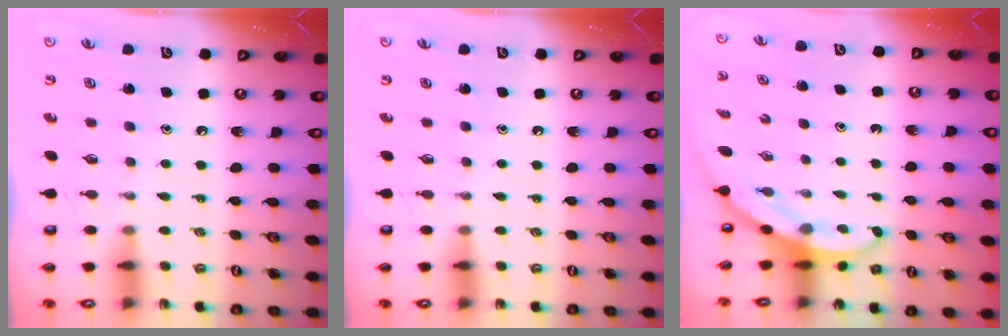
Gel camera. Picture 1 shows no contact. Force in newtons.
{"total": 0.0}
{"total": 3.3, "press": 3.3, "slide": 0.2}